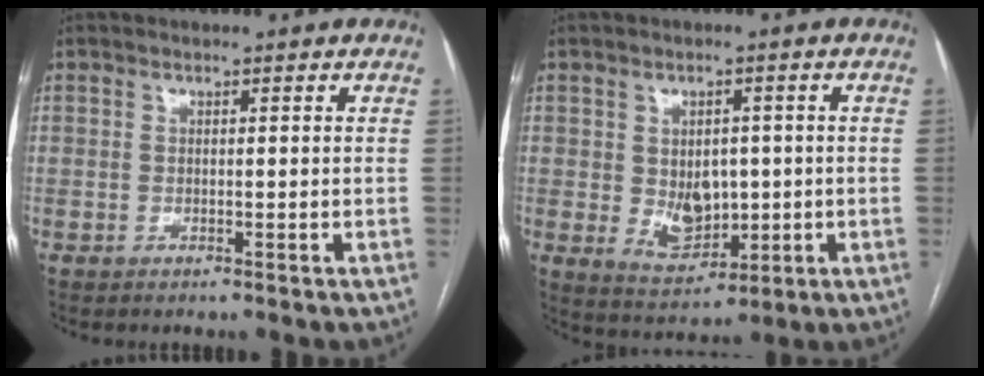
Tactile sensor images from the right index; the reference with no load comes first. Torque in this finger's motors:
{"motor_torque": [0.71, 0.33, 0.31, 0.08]}